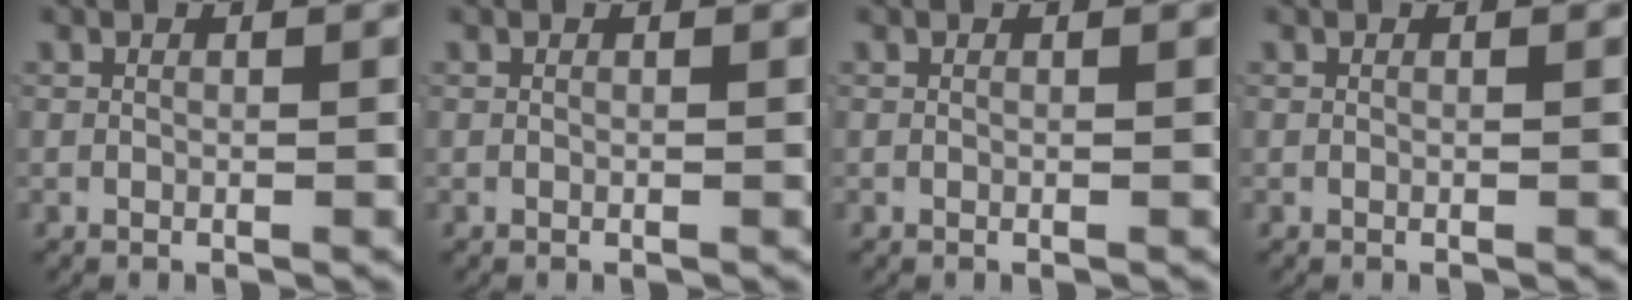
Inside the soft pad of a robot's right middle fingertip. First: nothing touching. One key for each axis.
{"total": 0.0}
{"total": 0.0}
{"total": 0.0}